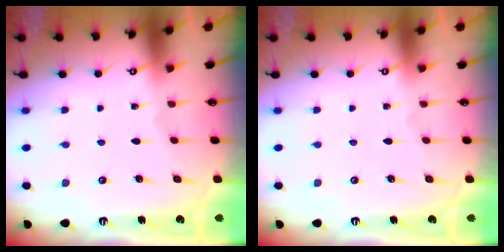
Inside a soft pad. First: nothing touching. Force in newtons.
{"total": 0.0}